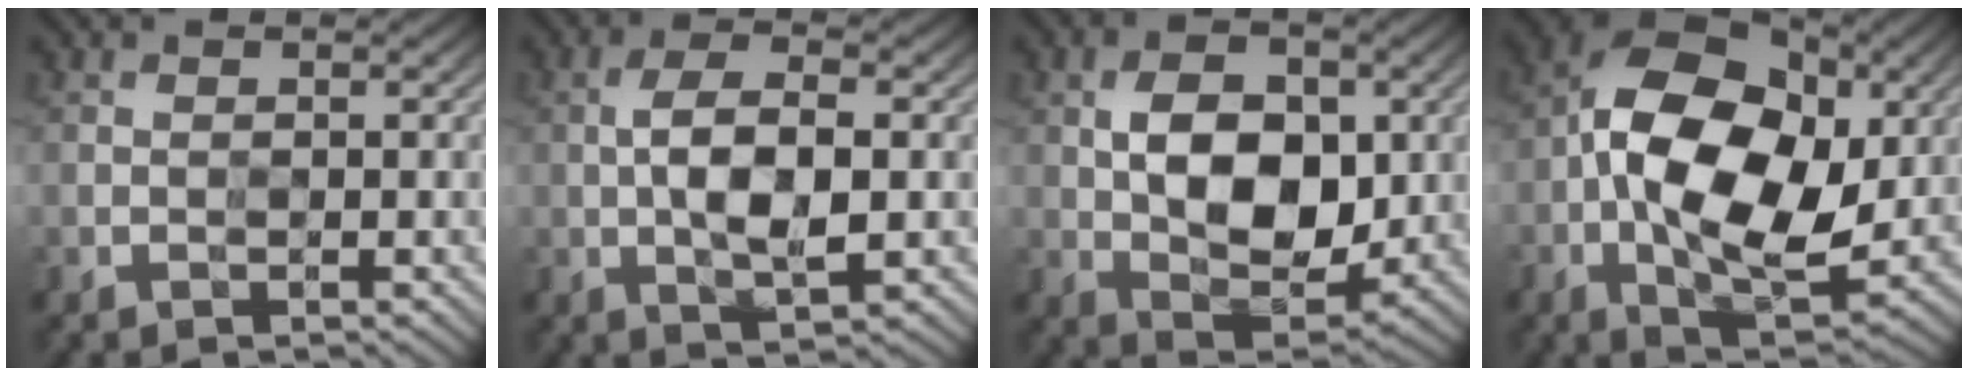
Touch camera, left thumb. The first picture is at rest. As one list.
[{"total": 6.4, "force": [-0.4, 2.7, 5.8], "torque": [-0.118, 0.001, -0.008]}, {"total": 9.7, "force": [1.1, 6.1, 7.4], "torque": [-0.139, -0.006, 0.021]}, {"total": 16.2, "force": [0.2, 9.8, 12.9], "torque": [-0.241, 0.009, -0.003]}]